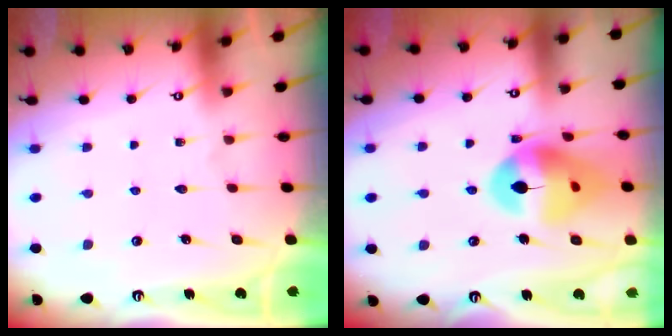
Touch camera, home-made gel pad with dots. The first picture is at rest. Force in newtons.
{"total": 15.7, "press": 15.6, "slide": 1.8}